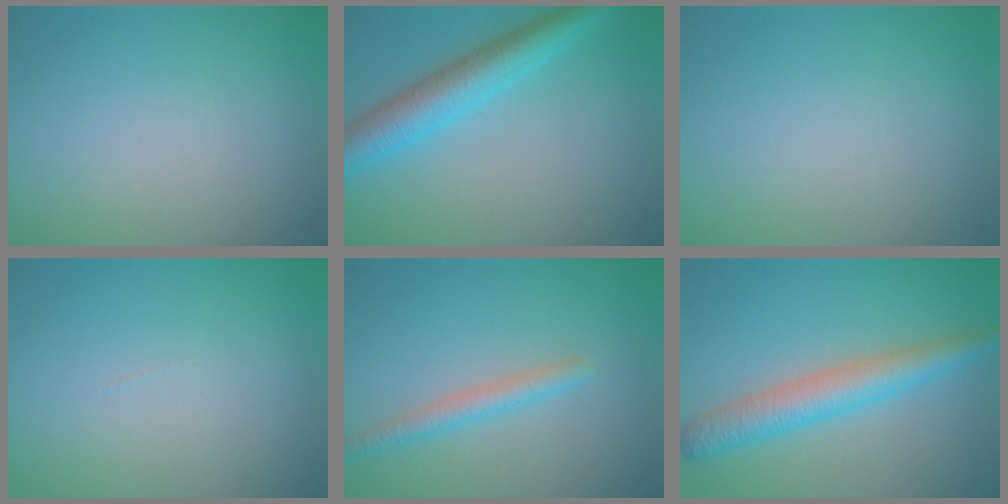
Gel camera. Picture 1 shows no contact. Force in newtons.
{"total": 5.2, "press": 5.2, "slide": 0.2}
{"total": 0.0}
{"total": 0.0}
{"total": 2.1, "press": 2.1, "slide": 0.1}
{"total": 4.4, "press": 4.4, "slide": 0.1}